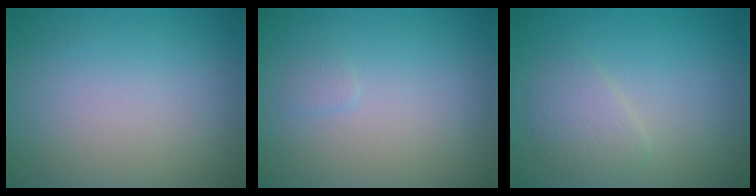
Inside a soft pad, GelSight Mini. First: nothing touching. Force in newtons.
{"total": 0.6, "press": 0.6, "slide": 0.1}
{"total": 2.1, "press": 2.1, "slide": 0.0}